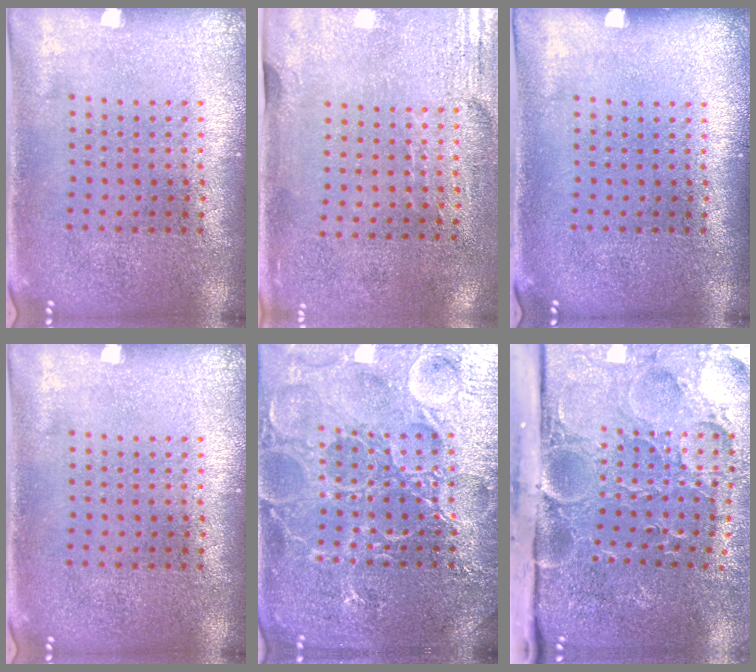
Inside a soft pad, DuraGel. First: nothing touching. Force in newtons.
{"total": 3.0, "press": 2.5, "slide": 1.6}
{"total": 0.0}
{"total": 0.0}
{"total": 7.4, "press": 7.3, "slide": 1.0}
{"total": 5.3, "press": 4.1, "slide": 3.4}